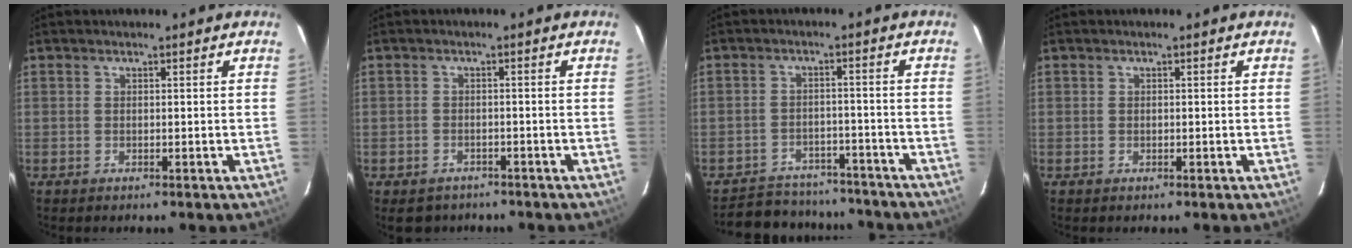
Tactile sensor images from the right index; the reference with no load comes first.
{"total": 4.5, "force": [-3.4, 2.9, 1.1], "torque": [-0.029, -0.001, -0.045]}
{"total": 16.0, "force": [-13.8, 6.4, 4.7], "torque": [-0.117, 0.025, -0.177]}
{"total": 0.0}